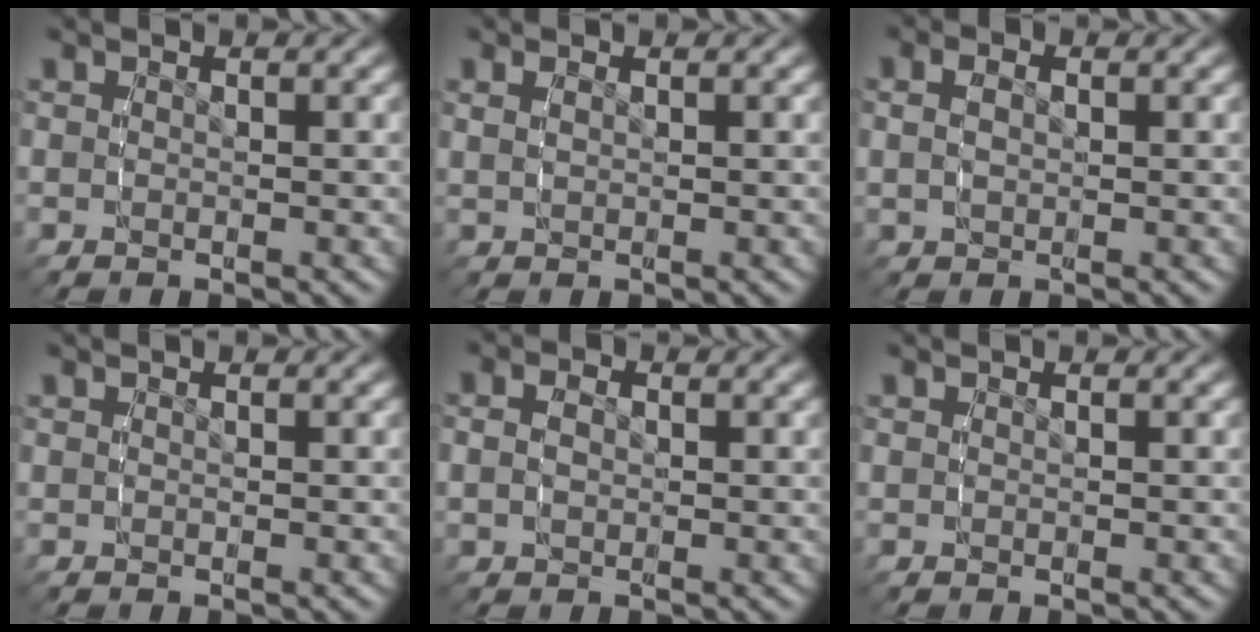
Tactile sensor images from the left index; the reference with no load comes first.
{"total": 0.9, "force": [0.5, 0.1, 0.8], "torque": [-0.016, 0.000, 0.016]}
{"total": 2.1, "force": [0.3, 1.4, 1.6], "torque": [-0.030, -0.006, 0.011]}
{"total": 0.0}
{"total": 2.2, "force": [0.0, 1.6, 1.5], "torque": [-0.032, -0.009, 0.004]}
{"total": 0.0}